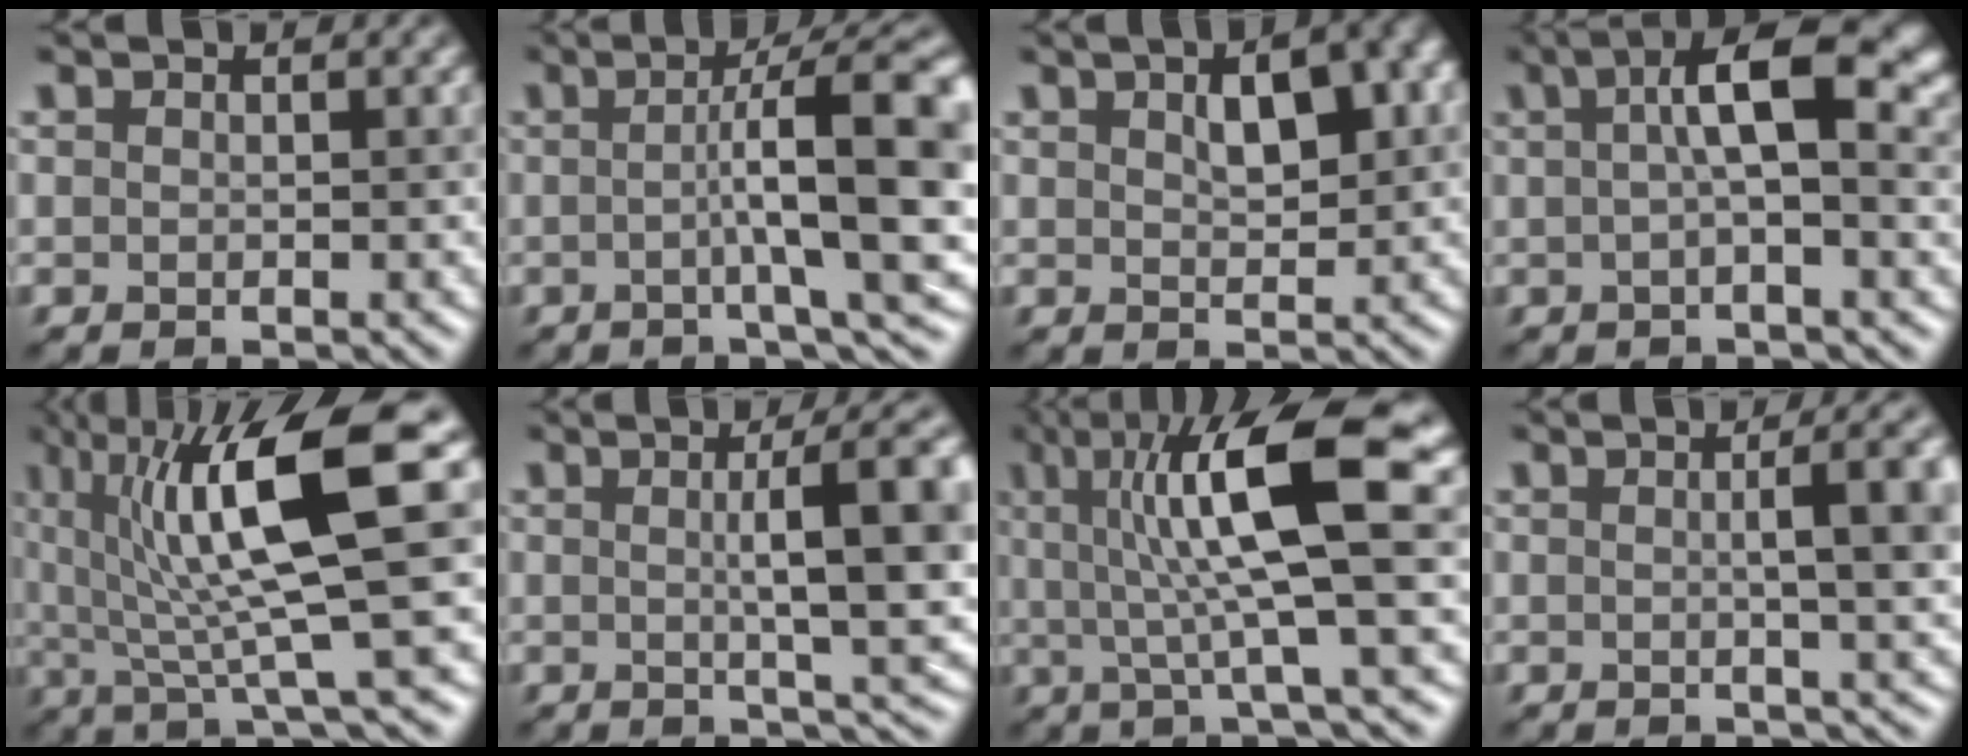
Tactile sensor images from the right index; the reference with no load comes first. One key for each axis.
{"total": 12.1, "fx": 0.4, "fy": 2.3, "fz": 11.9, "tx": -0.134, "ty": 0.019, "tz": 0.004}
{"total": 5.3, "fx": 2.0, "fy": 2.2, "fz": 4.4, "tx": -0.064, "ty": 0.013, "tz": 0.030}
{"total": 7.8, "fx": 1.9, "fy": 2.2, "fz": 7.2, "tx": -0.103, "ty": 0.017, "tz": 0.024}
{"total": 12.3, "fx": 3.4, "fy": 2.2, "fz": 11.6, "tx": -0.180, "ty": 0.007, "tz": 0.061}
{"total": 9.7, "fx": 1.3, "fy": 2.2, "fz": 9.4, "tx": -0.101, "ty": 0.014, "tz": 0.016}
{"total": 10.8, "fx": 2.9, "fy": 2.2, "fz": 10.2, "tx": -0.159, "ty": 0.008, "tz": 0.046}
{"total": 6.8, "fx": 0.8, "fy": 2.0, "fz": 6.4, "tx": -0.049, "ty": 0.017, "tz": 0.005}